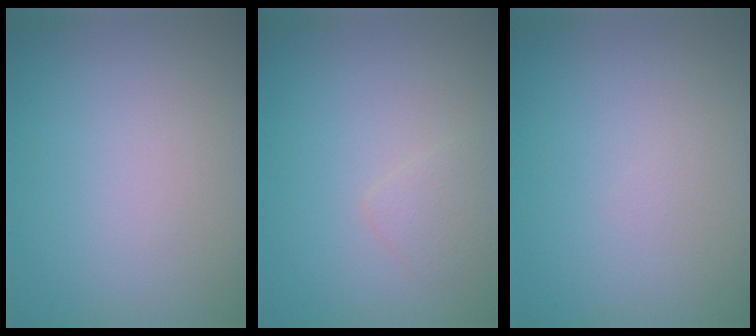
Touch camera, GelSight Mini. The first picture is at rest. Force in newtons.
{"total": 1.2, "press": 1.2, "slide": 0.1}
{"total": 0.0}